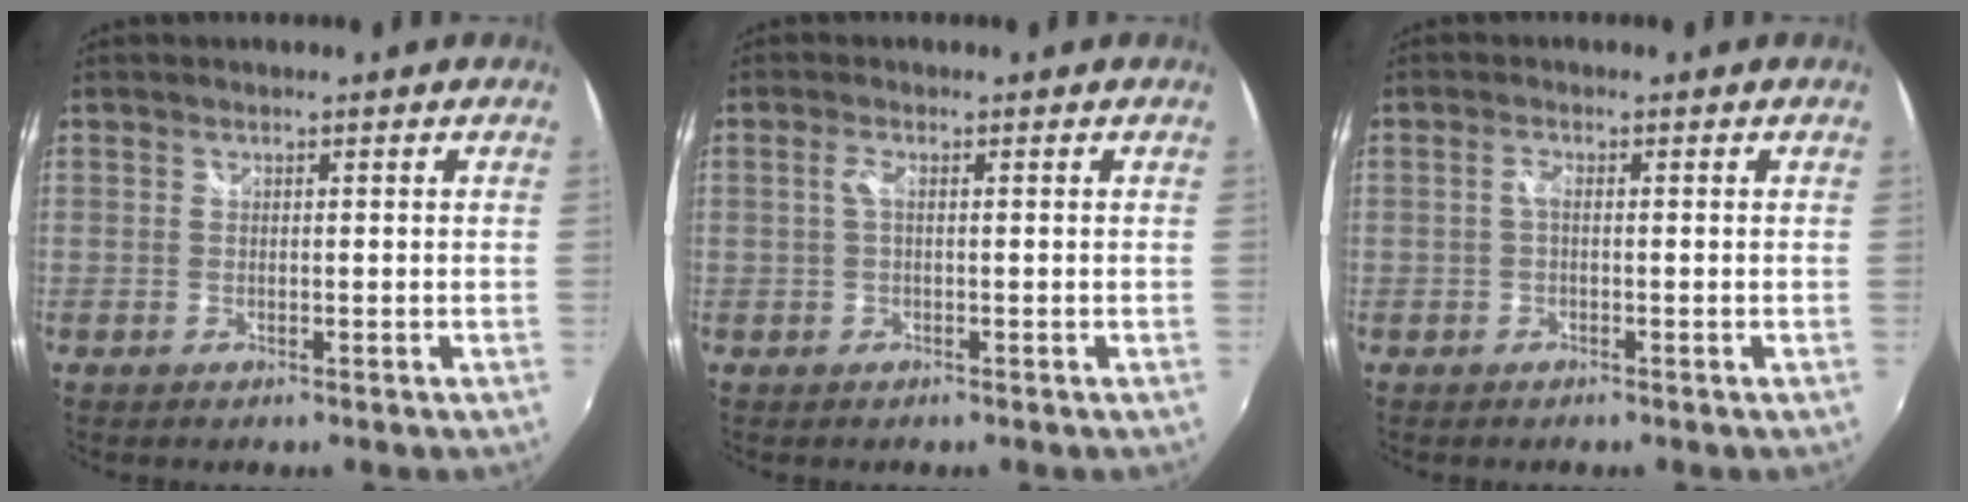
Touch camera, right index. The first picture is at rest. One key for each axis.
{"total": 1.5, "fx": 0.1, "fy": 0.2, "fz": 1.5, "tx": -0.030, "ty": 0.002, "tz": -0.001}
{"total": 1.2, "fx": -0.2, "fy": 0.4, "fz": 1.1, "tx": -0.022, "ty": 0.003, "tz": -0.007}